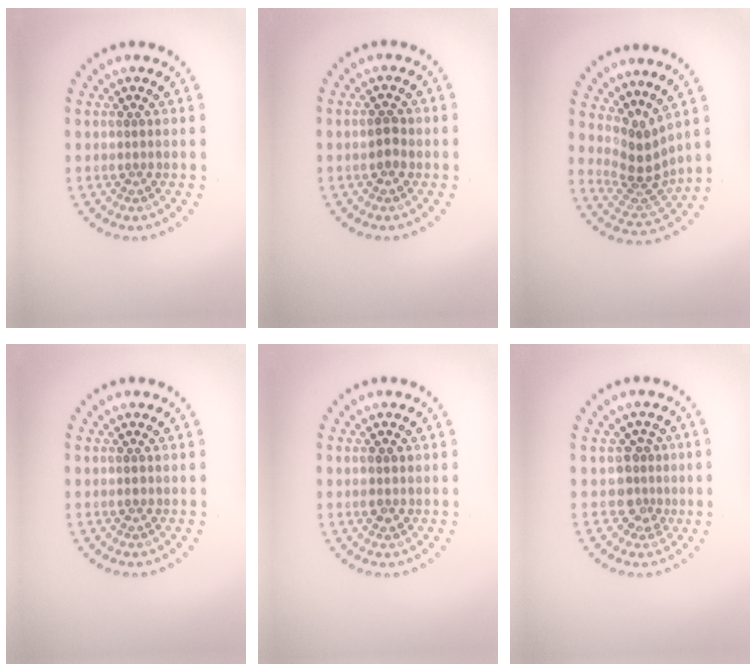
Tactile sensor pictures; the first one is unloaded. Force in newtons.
{"total": 1.5, "press": 1.5, "slide": 0.1}
{"total": 3.5, "press": 2.4, "slide": 2.5}
{"total": 0.7, "press": 0.7, "slide": 0.2}
{"total": 1.3, "press": 1.3, "slide": 0.1}
{"total": 2.3, "press": 1.8, "slide": 1.4}